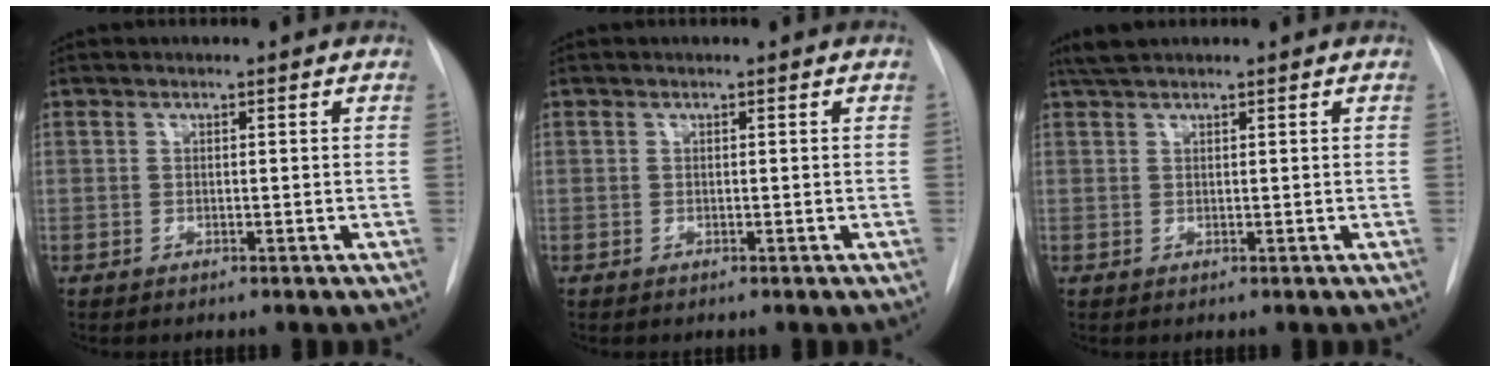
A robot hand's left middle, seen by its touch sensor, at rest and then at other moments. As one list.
[{"total": 0.0}, {"total": 2.4, "force": [2.1, 0.4, 1.1], "torque": [-0.026, 0.017, 0.041]}]